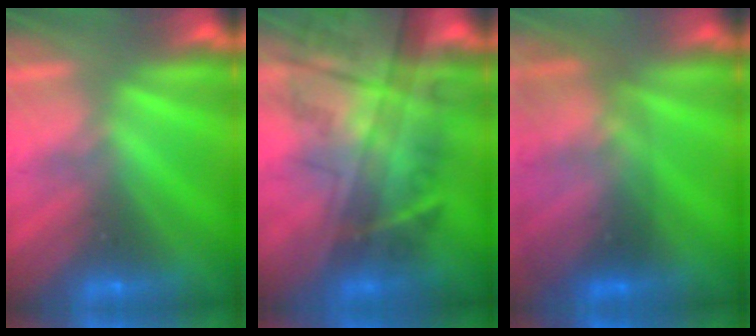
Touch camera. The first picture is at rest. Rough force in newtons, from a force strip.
{"total": 7.6}
{"total": 2.9}